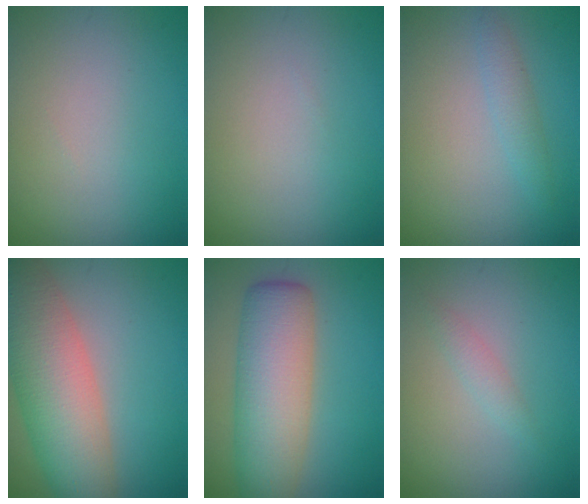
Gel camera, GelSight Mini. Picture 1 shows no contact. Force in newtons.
{"total": 0.0}
{"total": 1.5, "press": 1.5, "slide": 0.1}
{"total": 9.0, "press": 9.0, "slide": 0.6}
{"total": 8.1, "press": 8.1, "slide": 0.2}
{"total": 1.2, "press": 1.2, "slide": 0.1}